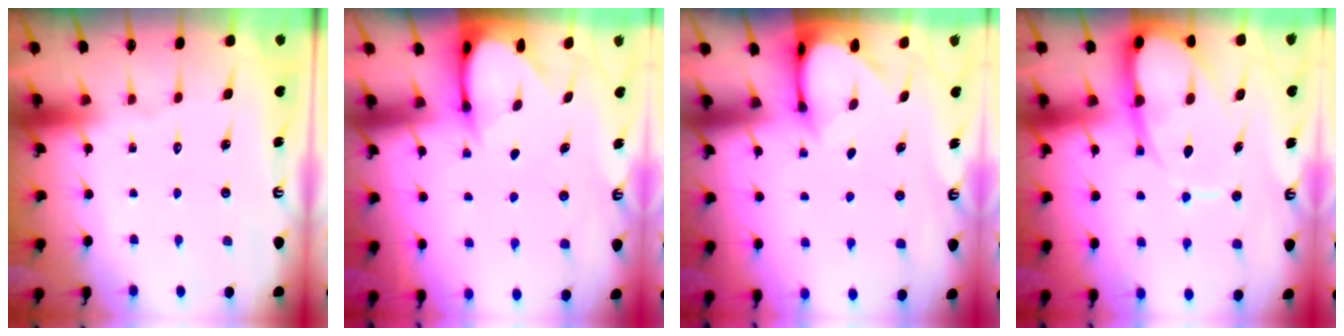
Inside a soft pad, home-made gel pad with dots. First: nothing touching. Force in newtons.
{"total": 3.6, "press": 3.6, "slide": 0.3}
{"total": 3.2, "press": 3.2, "slide": 0.3}
{"total": 12.3, "press": 12.2, "slide": 1.3}